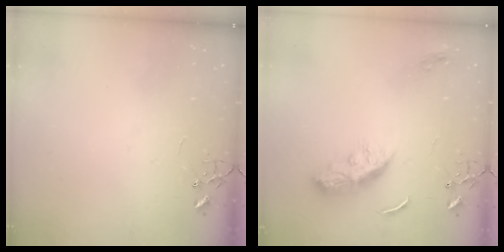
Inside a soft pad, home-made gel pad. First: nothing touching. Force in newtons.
{"total": 10.9, "press": 10.9, "slide": 0.7}